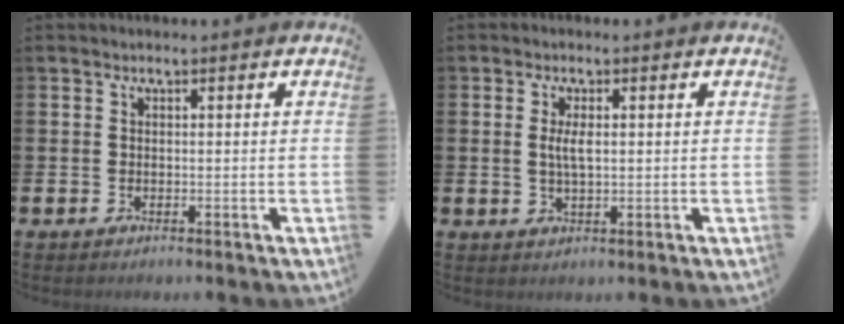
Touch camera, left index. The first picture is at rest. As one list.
[{"total": 2.8, "force": [0.6, 1.0, 2.5], "torque": [-0.047, 0.003, 0.008]}]